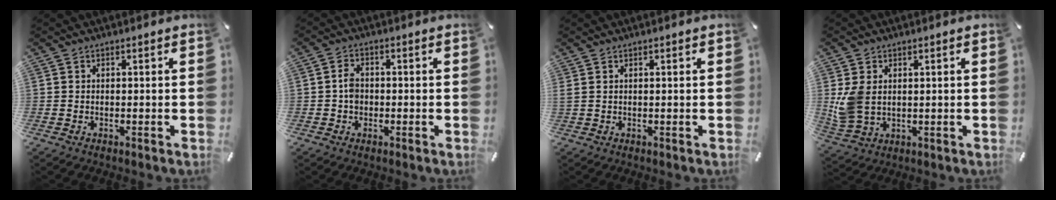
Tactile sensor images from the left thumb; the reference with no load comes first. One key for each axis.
{"total": 3.3, "fx": -0.4, "fy": 2.5, "fz": 2.2, "tx": -0.040, "ty": 0.007, "tz": -0.007}
{"total": 1.1, "fx": 0.5, "fy": 0.1, "fz": 1.0, "tx": -0.019, "ty": 0.000, "tz": 0.008}
{"total": 7.3, "fx": 1.1, "fy": 5.2, "fz": 5.0, "tx": -0.112, "ty": -0.001, "tz": 0.020}